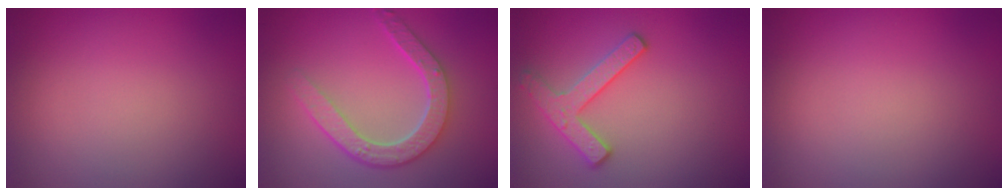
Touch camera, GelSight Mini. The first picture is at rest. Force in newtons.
{"total": 4.5, "press": 3.5, "slide": 2.8}
{"total": 2.5, "press": 2.5, "slide": 0.4}
{"total": 0.0}